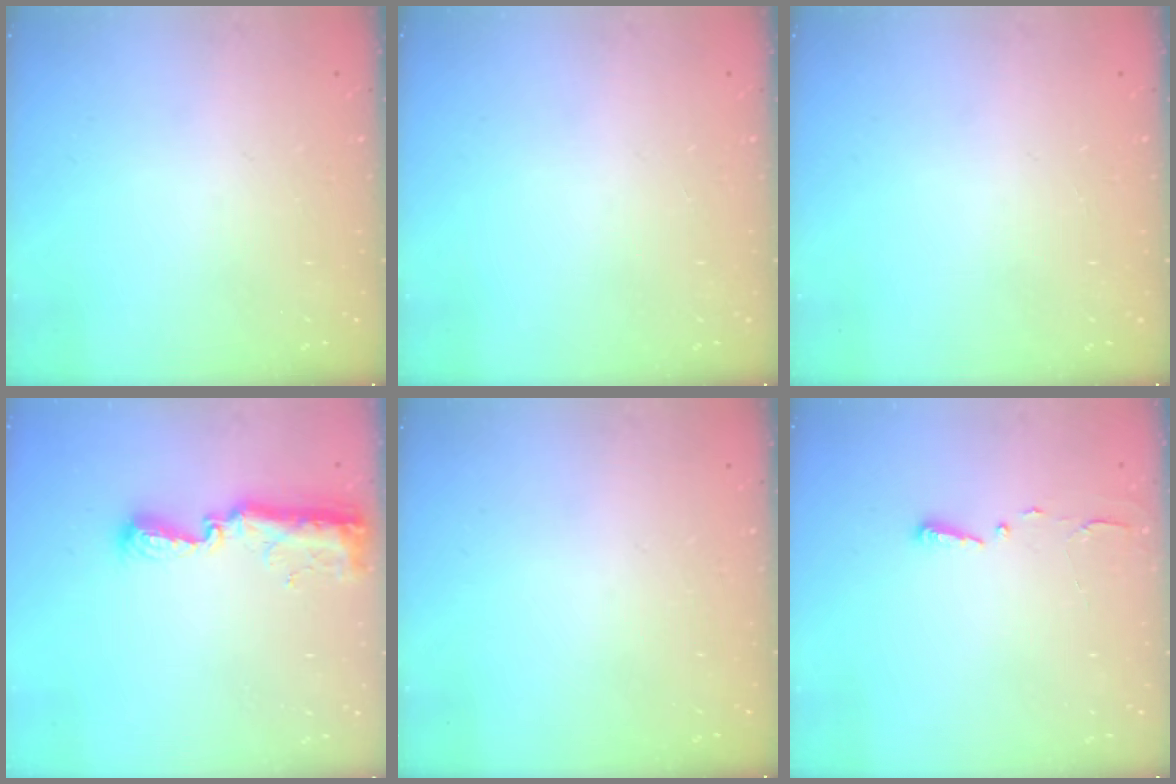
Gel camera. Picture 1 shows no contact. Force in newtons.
{"total": 0.0}
{"total": 0.0}
{"total": 11.2, "press": 10.1, "slide": 4.8}
{"total": 0.0}
{"total": 2.7, "press": 2.7, "slide": 0.4}